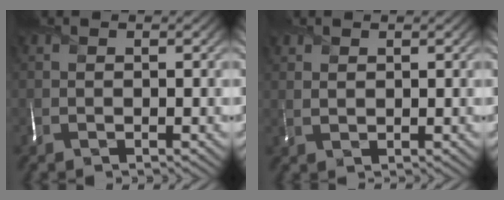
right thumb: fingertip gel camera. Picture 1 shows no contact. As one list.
[{"total": 1.6, "force": [1.4, 0.5, 0.2], "torque": [-0.005, 0.002, 0.035]}]